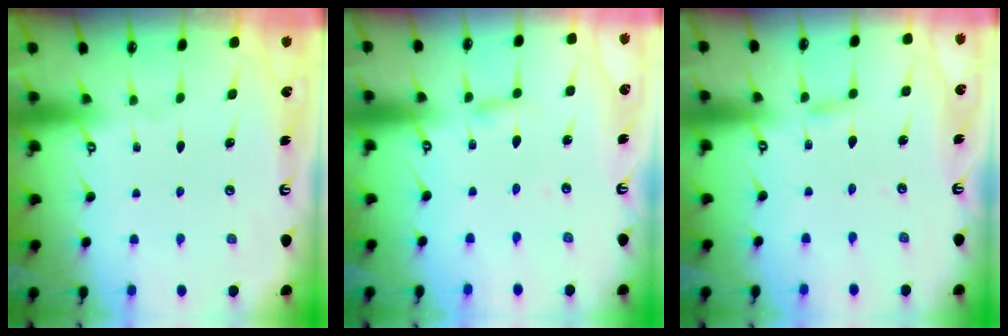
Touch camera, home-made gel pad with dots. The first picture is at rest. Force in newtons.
{"total": 2.6, "press": 2.6, "slide": 0.2}
{"total": 2.1, "press": 2.1, "slide": 0.2}